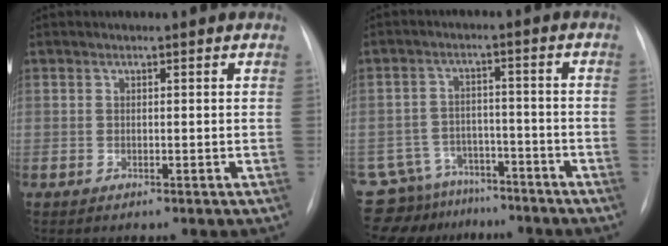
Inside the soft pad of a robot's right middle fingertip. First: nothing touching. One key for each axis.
{"total": 18.6, "fx": -17.0, "fy": 6.6, "fz": 3.6, "tx": -0.077, "ty": 0.045, "tz": -0.249}